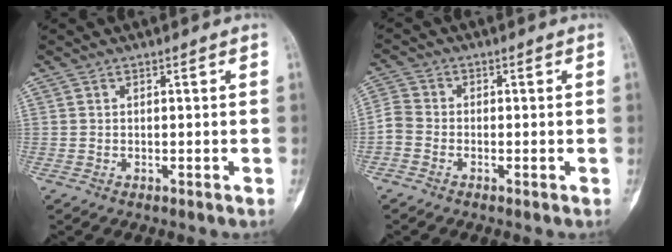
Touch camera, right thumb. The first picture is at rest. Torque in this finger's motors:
{"motor_torque": [-0.09, -0.12, 0.46, -0.20, -0.09]}